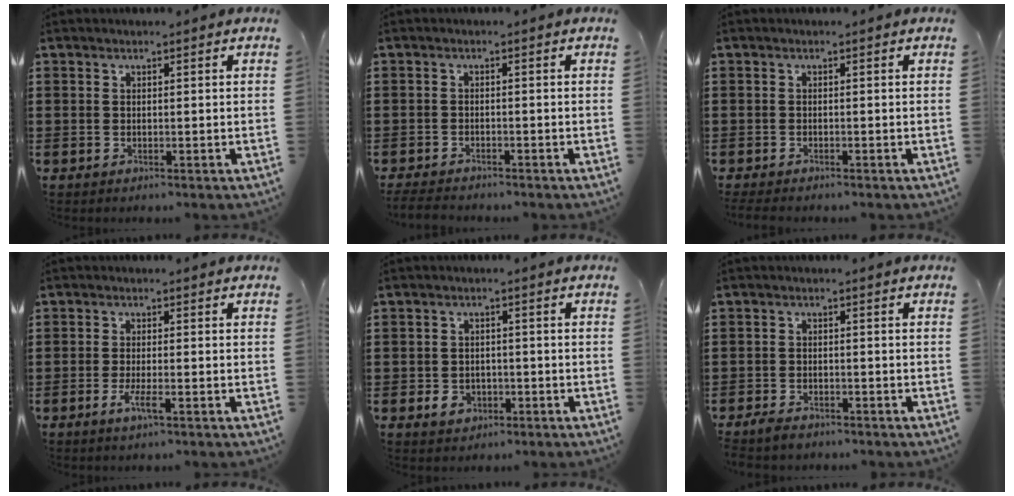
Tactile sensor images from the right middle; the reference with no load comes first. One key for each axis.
{"total": 2.0, "fx": -1.9, "fy": 0.2, "fz": 0.4, "tx": -0.017, "ty": -0.002, "tz": -0.043}
{"total": 0.9, "fx": -0.8, "fy": 0.1, "fz": 0.2, "tx": -0.006, "ty": -0.002, "tz": -0.017}
{"total": 2.9, "fx": -1.3, "fy": 0.3, "fz": 2.6, "tx": -0.057, "ty": -0.006, "tz": -0.028}
{"total": 2.4, "fx": -1.0, "fy": 1.8, "fz": 1.2, "tx": -0.025, "ty": 0.000, "tz": -0.022}
{"total": 1.8, "fx": -1.6, "fy": 0.5, "fz": 0.5, "tx": -0.021, "ty": 0.001, "tz": -0.036}